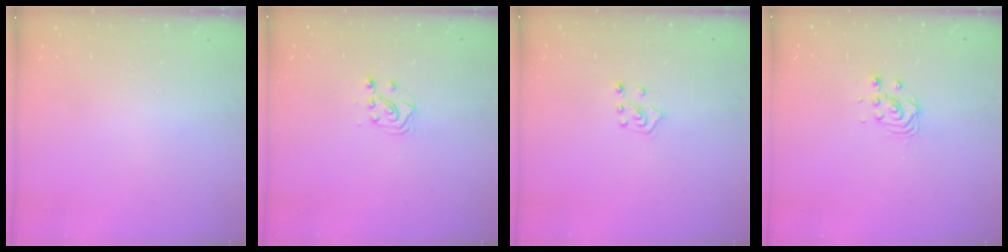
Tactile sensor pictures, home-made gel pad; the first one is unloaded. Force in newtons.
{"total": 3.7, "press": 3.6, "slide": 0.9}
{"total": 5.0, "press": 4.9, "slide": 0.8}
{"total": 4.6, "press": 4.5, "slide": 0.2}